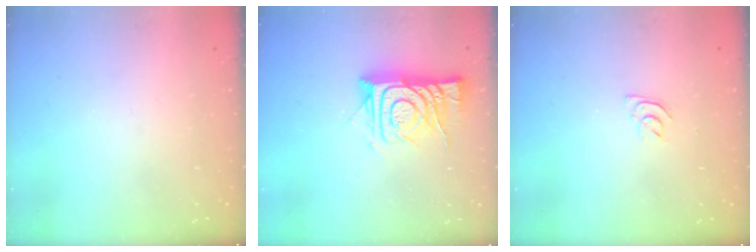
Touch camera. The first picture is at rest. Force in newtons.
{"total": 12.5, "press": 12.5, "slide": 1.1}
{"total": 3.4, "press": 3.4, "slide": 0.4}